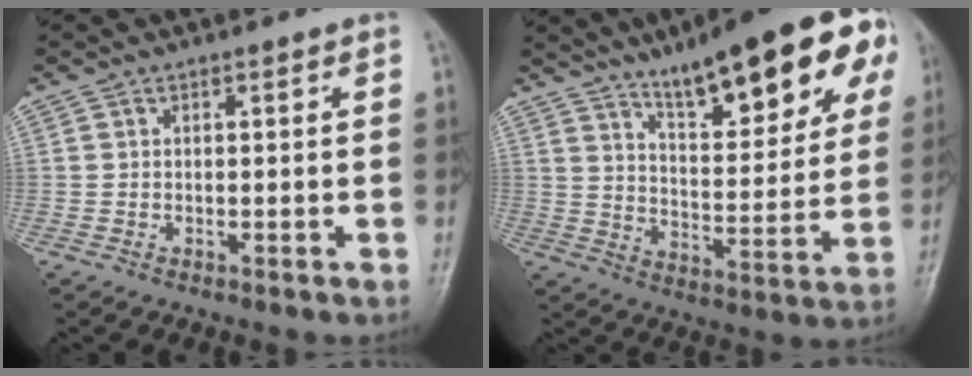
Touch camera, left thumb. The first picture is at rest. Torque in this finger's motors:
{"motor_torque": [0.81, 0.82, 1.83, -0.94, 0.20]}